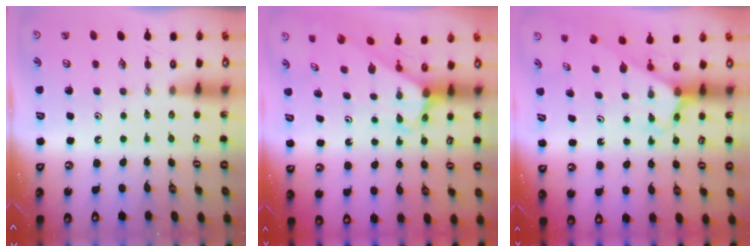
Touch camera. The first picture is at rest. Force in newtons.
{"total": 3.1, "press": 3.1, "slide": 0.2}
{"total": 2.5, "press": 2.5, "slide": 0.2}